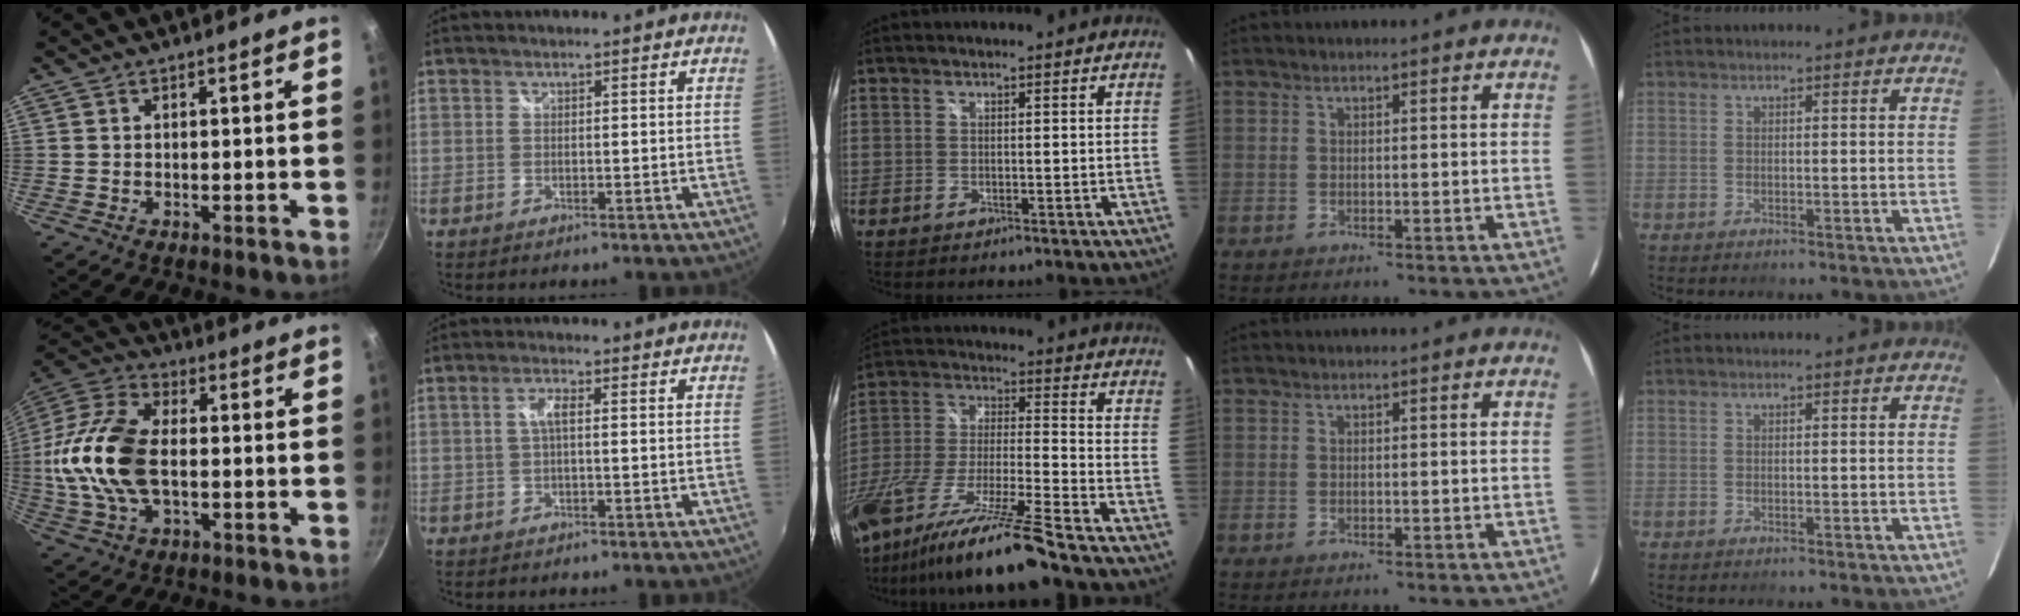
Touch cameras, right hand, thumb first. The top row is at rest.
{"thumb": {"total": 19.1, "force": [-0.9, 11.1, 15.5], "torque": [-0.308, 0.029, -0.026]}, "index": {"total": 2.6, "force": [0.0, 0.5, 2.5], "torque": [-0.051, 0.006, 0.000]}, "middle": {"total": 22.0, "force": [-16.8, -0.3, 14.1], "torque": [-0.263, -0.060, -0.303]}}